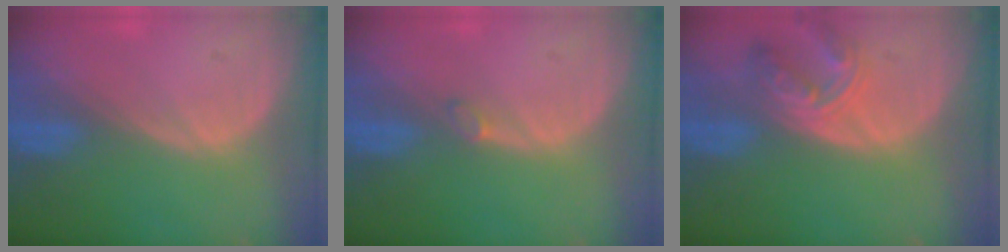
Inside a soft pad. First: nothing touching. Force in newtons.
{"total": 0.9, "press": 0.9, "slide": 0.3}
{"total": 7.0, "press": 6.3, "slide": 3.0}